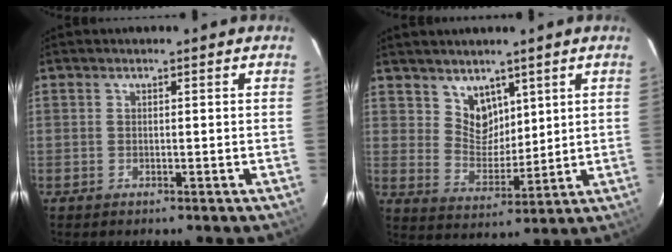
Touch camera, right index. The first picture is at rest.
{"total": 6.6, "force": [4.3, 4.6, 2.0], "torque": [-0.026, 0.001, 0.089]}